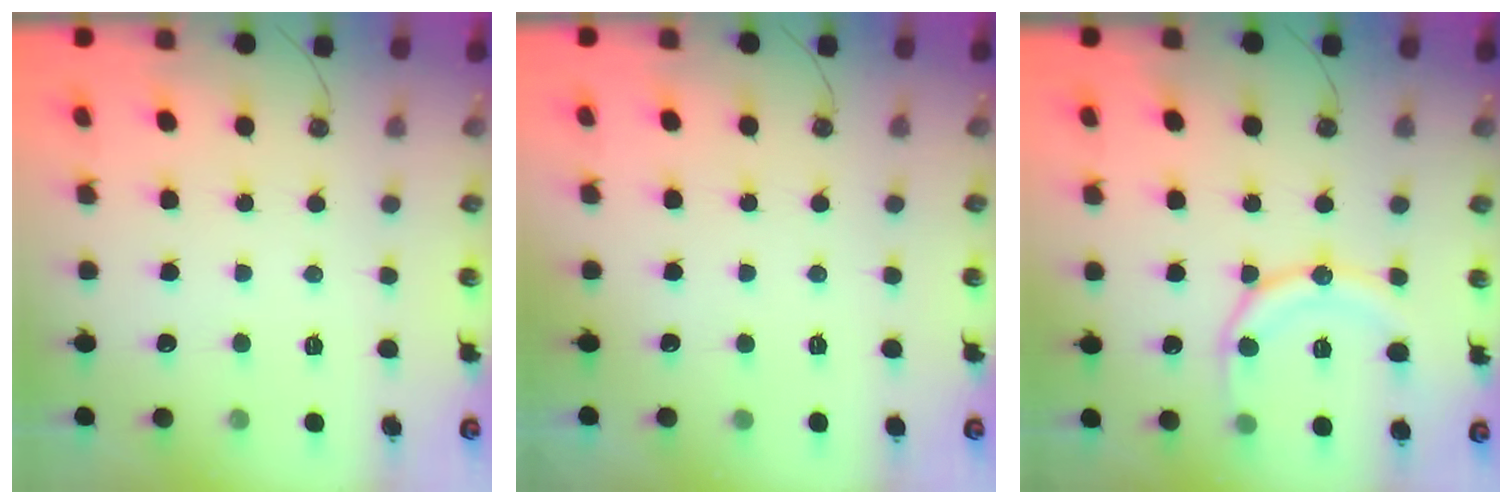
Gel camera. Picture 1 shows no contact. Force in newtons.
{"total": 1.7, "press": 0.3, "slide": 1.7}
{"total": 13.8, "press": 13.7, "slide": 1.6}